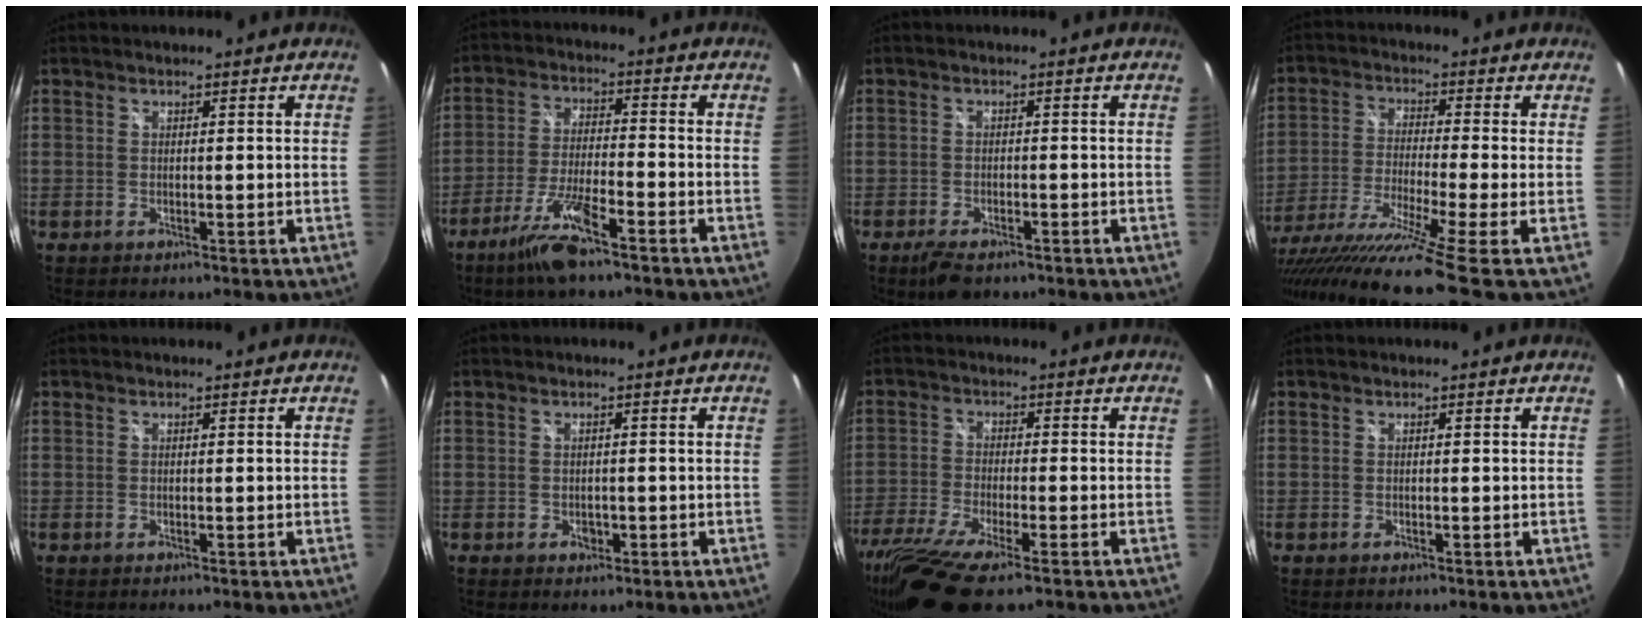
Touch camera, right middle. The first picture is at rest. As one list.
[{"total": 9.7, "force": [-6.7, 1.2, 6.9], "torque": [-0.148, -0.011, -0.124]}, {"total": 4.4, "force": [-3.1, 1.8, 2.6], "torque": [-0.058, -0.011, -0.051]}, {"total": 17.1, "force": [-13.0, -2.5, 10.8], "torque": [-0.198, -0.071, -0.225]}, {"total": 0.0}, {"total": 1.5, "force": [-0.6, 1.3, 0.7], "torque": [-0.008, -0.002, -0.008]}, {"total": 14.6, "force": [-10.4, 2.3, 10.0], "torque": [-0.219, -0.057, -0.192]}, {"total": 0.0}]